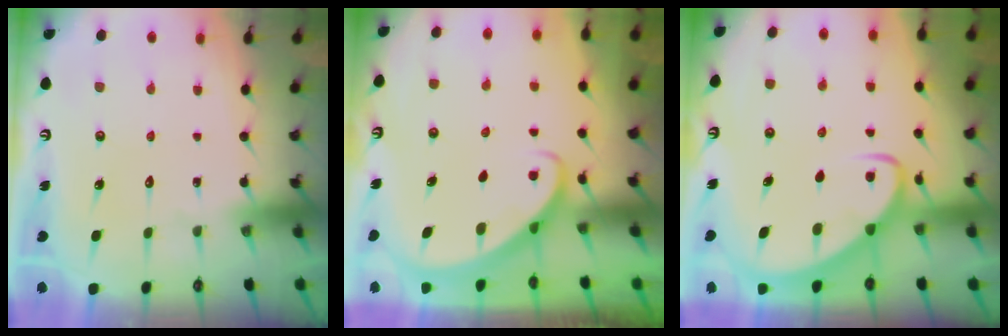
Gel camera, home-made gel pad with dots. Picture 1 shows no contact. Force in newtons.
{"total": 2.8, "press": 2.8, "slide": 0.2}
{"total": 3.8, "press": 3.8, "slide": 0.4}